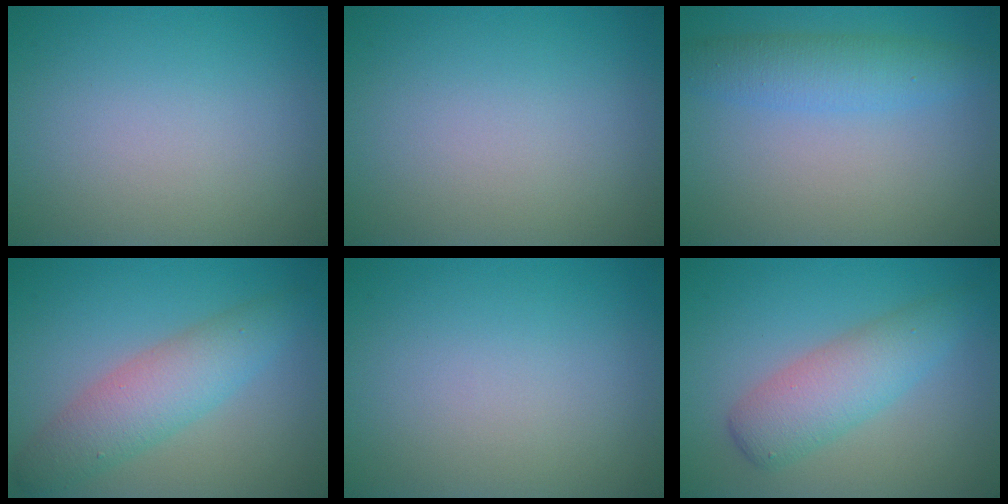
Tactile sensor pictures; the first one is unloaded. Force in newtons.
{"total": 0.0}
{"total": 3.6, "press": 3.6, "slide": 0.1}
{"total": 4.8, "press": 4.8, "slide": 0.1}
{"total": 0.0}
{"total": 4.5, "press": 4.5, "slide": 0.1}